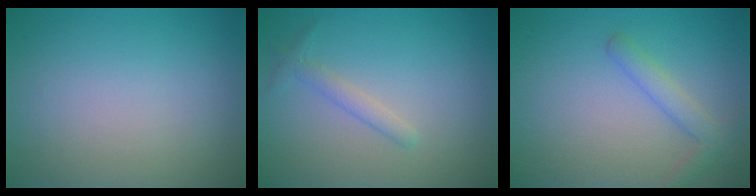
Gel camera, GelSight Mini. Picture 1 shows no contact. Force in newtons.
{"total": 1.4, "press": 1.4, "slide": 0.0}
{"total": 2.3, "press": 2.3, "slide": 0.1}